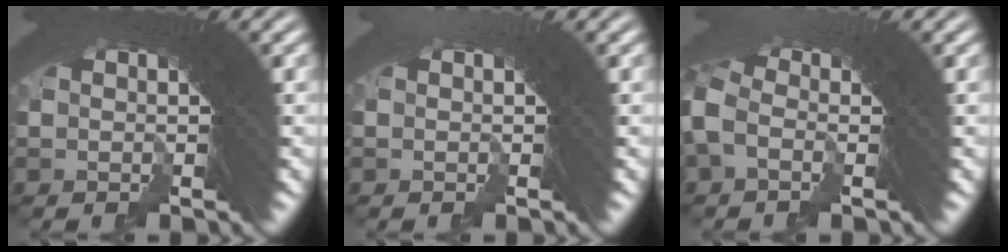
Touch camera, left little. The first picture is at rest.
{"total": 0.0}
{"total": 2.0, "force": [-0.5, 1.5, 1.1], "torque": [-0.025, 0.018, -0.023]}